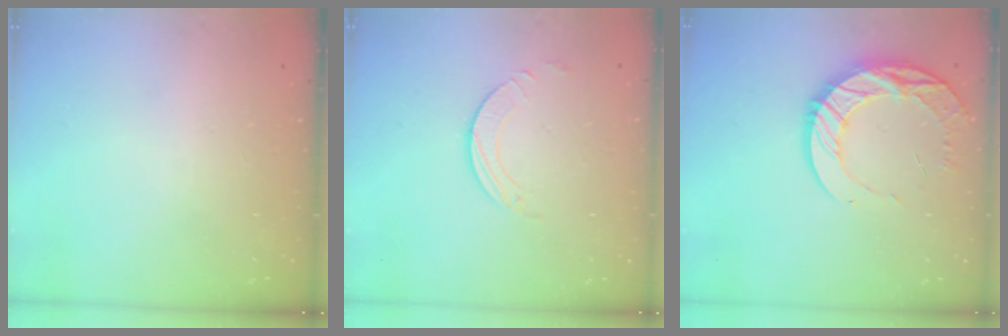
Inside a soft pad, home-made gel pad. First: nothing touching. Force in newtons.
{"total": 1.7, "press": 1.7, "slide": 0.2}
{"total": 14.7, "press": 14.6, "slide": 1.3}